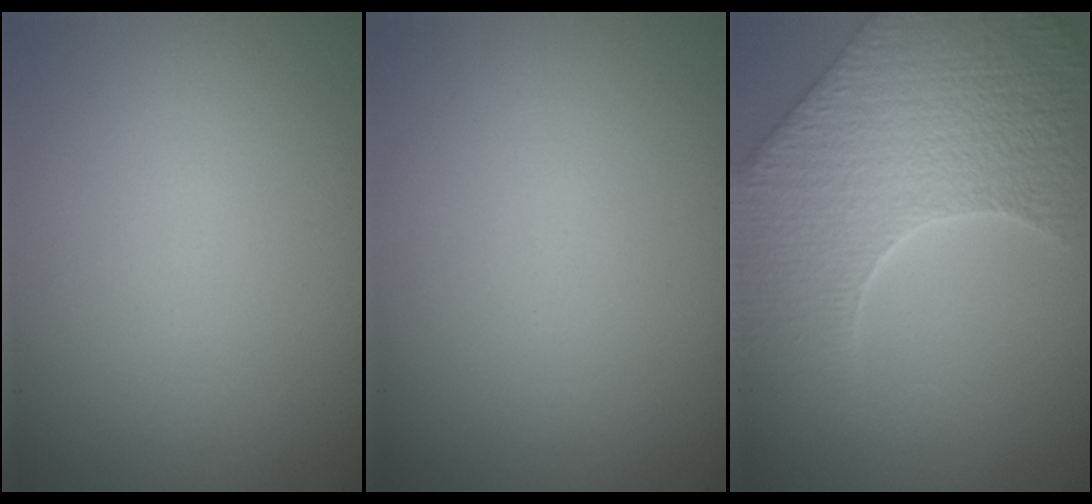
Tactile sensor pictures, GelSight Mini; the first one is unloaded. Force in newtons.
{"total": 0.0}
{"total": 7.8, "press": 6.2, "slide": 4.8}